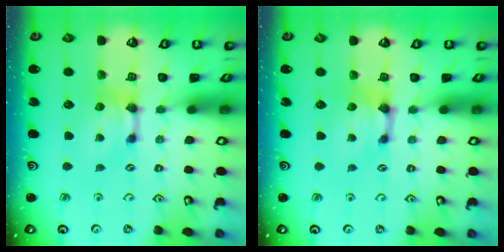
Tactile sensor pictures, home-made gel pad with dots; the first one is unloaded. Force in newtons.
{"total": 0.8, "press": 0.3, "slide": 0.7}